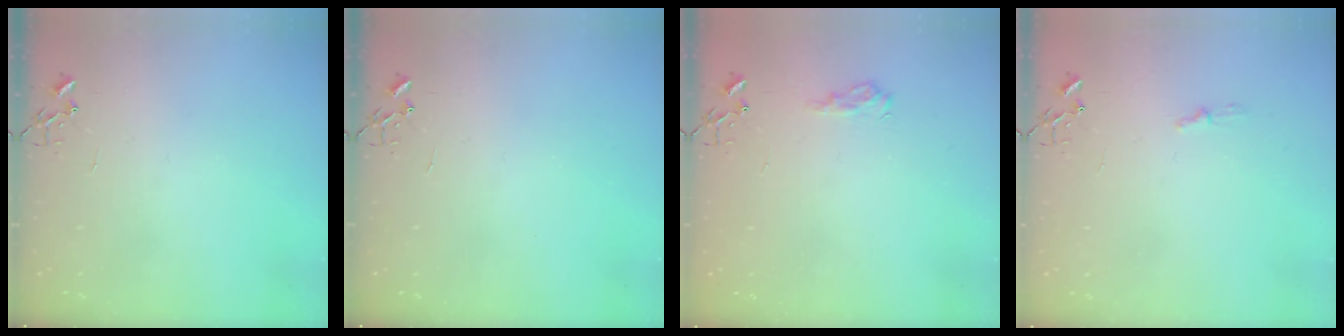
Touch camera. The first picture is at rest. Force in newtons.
{"total": 0.0}
{"total": 8.2, "press": 8.2, "slide": 0.9}
{"total": 3.8, "press": 3.7, "slide": 0.5}